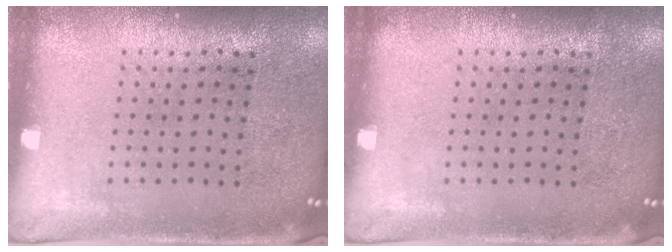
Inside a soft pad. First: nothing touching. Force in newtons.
{"total": 0.0}